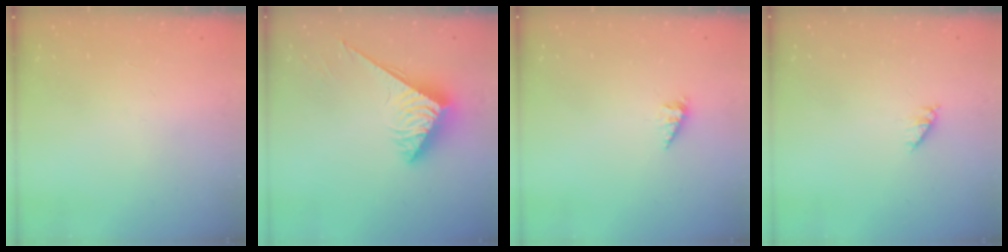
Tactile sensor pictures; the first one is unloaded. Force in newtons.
{"total": 3.7, "press": 3.7, "slide": 0.4}
{"total": 2.3, "press": 2.2, "slide": 0.3}
{"total": 2.8, "press": 2.8, "slide": 0.5}